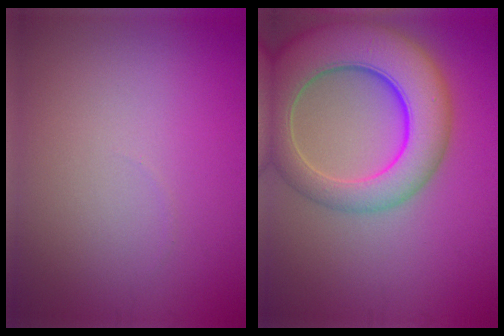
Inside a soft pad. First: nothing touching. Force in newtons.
{"total": 10.5, "press": 10.5, "slide": 0.5}